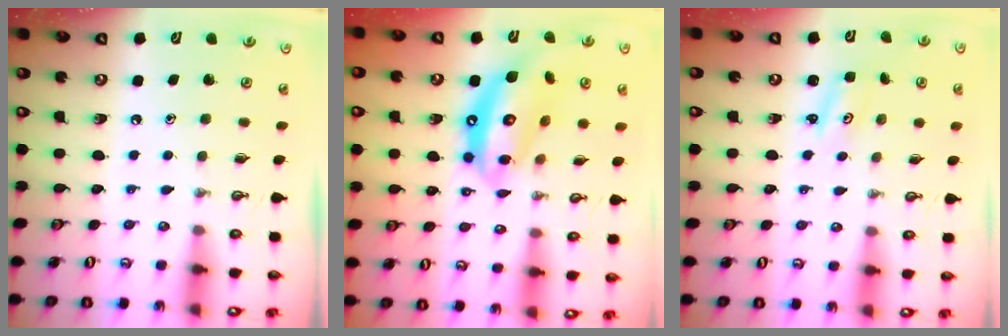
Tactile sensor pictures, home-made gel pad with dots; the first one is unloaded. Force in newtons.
{"total": 14.7, "press": 14.6, "slide": 1.8}
{"total": 2.2, "press": 2.2, "slide": 0.3}